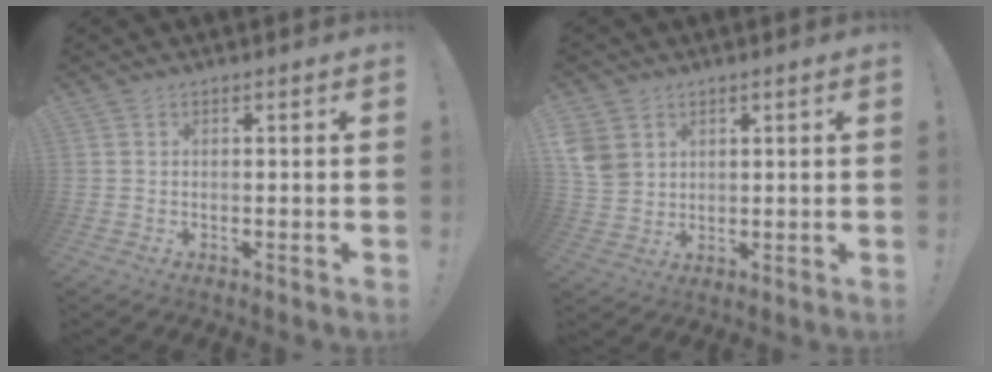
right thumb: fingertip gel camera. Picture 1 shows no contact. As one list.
[{"total": 6.9, "force": [3.1, 5.6, 2.7], "torque": [-0.052, -0.016, 0.061]}]